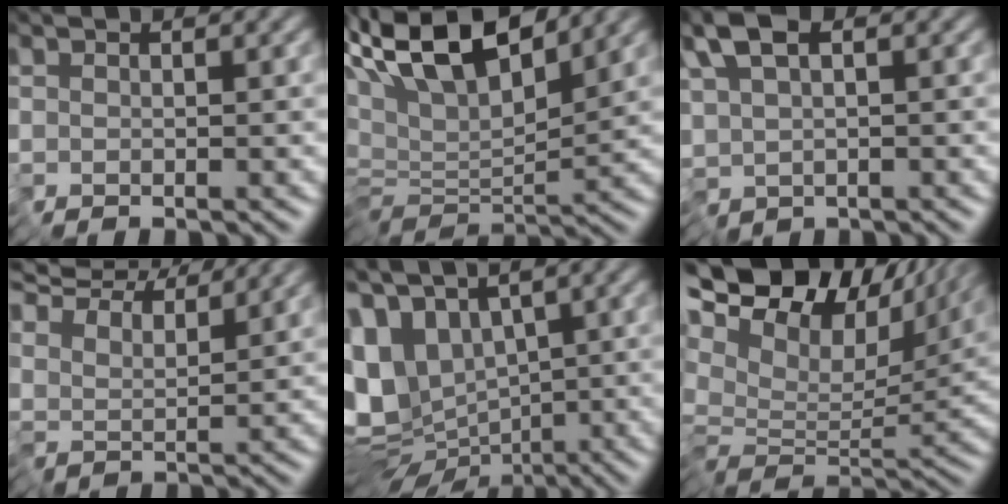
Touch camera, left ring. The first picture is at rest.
{"total": 11.0, "force": [6.4, 3.0, 8.4], "torque": [-0.179, 0.025, 0.115]}
{"total": 4.3, "force": [1.7, 2.3, 3.2], "torque": [-0.081, 0.002, 0.032]}
{"total": 8.7, "force": [8.2, 1.6, 2.5], "torque": [-0.084, 0.013, 0.138]}
{"total": 13.2, "force": [0.4, 9.4, 9.4], "torque": [-0.213, -0.017, 0.045]}
{"total": 13.7, "force": [8.3, 6.7, 8.5], "torque": [-0.177, 0.038, 0.140]}